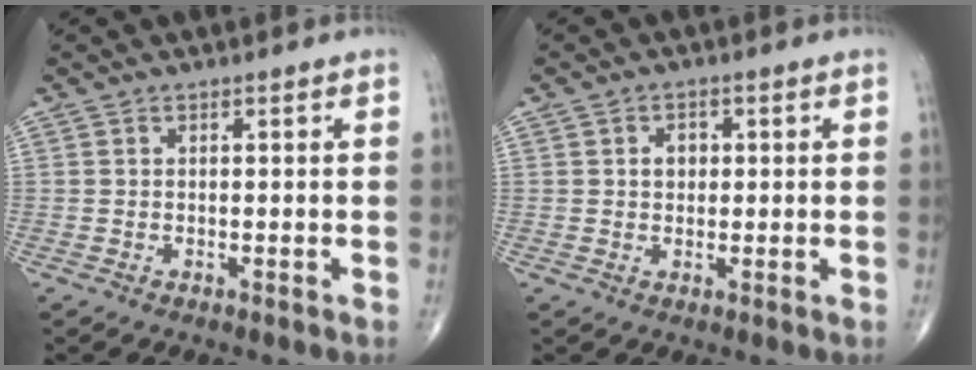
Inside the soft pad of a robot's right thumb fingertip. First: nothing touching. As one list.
[{"total": 2.7, "force": [0.4, 2.1, 1.5], "torque": [-0.011, 0.003, 0.005]}]